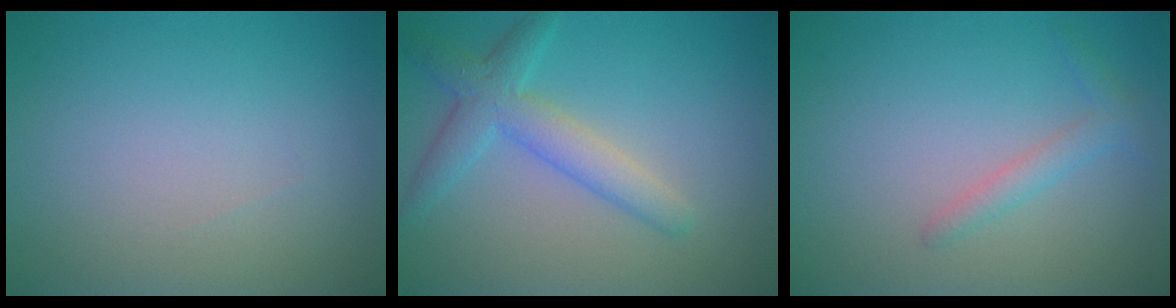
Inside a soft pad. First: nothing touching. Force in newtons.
{"total": 3.7, "press": 3.7, "slide": 0.1}
{"total": 1.5, "press": 1.5, "slide": 0.1}